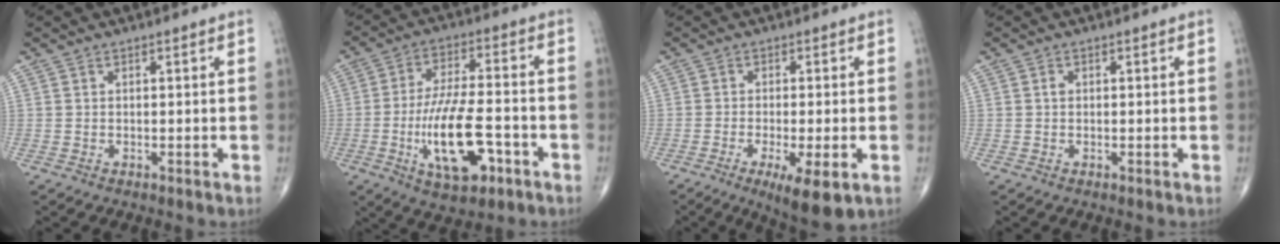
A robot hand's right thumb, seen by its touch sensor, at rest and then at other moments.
{"total": 15.2, "force": [-4.9, 6.1, 13.0], "torque": [-0.224, 0.022, -0.076]}
{"total": 8.9, "force": [-3.7, 2.0, 7.8], "torque": [-0.122, -0.015, -0.057]}
{"total": 0.7, "force": [0.1, 0.6, 0.4], "torque": [-0.007, 0.001, 0.000]}